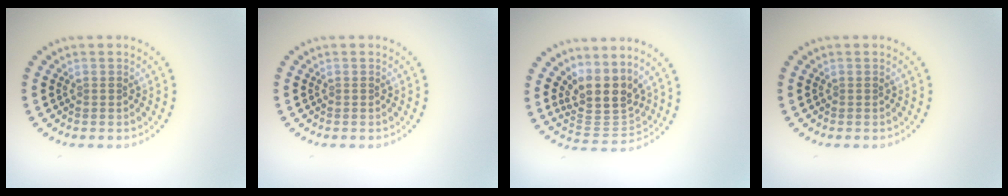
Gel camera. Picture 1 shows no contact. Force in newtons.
{"total": 0.0}
{"total": 4.3, "press": 3.5, "slide": 2.6}
{"total": 0.0}